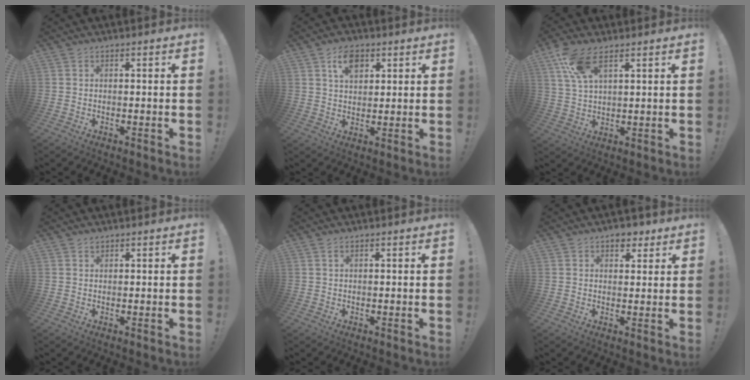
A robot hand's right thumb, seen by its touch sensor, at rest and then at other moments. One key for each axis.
{"total": 7.4, "fx": 3.6, "fy": 4.7, "fz": 4.5, "tx": -0.072, "ty": -0.002, "tz": 0.065}
{"total": 9.3, "fx": 5.6, "fy": 3.5, "fz": 6.6, "tx": -0.127, "ty": -0.016, "tz": 0.107}
{"total": 0.9, "fx": 0.8, "fy": 0.4, "fz": 0.2, "tx": 0.000, "ty": -0.001, "tz": 0.015}
{"total": 0.9, "fx": 0.4, "fy": 0.2, "fz": 0.8, "tx": -0.025, "ty": 0.005, "tz": 0.008}
{"total": 4.6, "fx": 2.8, "fy": 3.1, "fz": 1.9, "tx": -0.010, "ty": -0.011, "tz": 0.046}